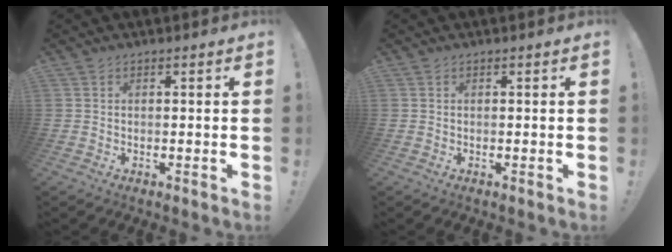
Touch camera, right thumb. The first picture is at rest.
{"total": 0.0}